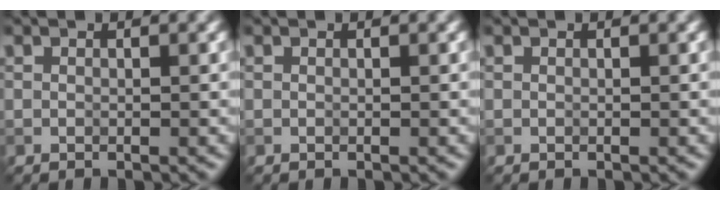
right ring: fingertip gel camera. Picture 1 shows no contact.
{"total": 0.0}
{"total": 0.0}